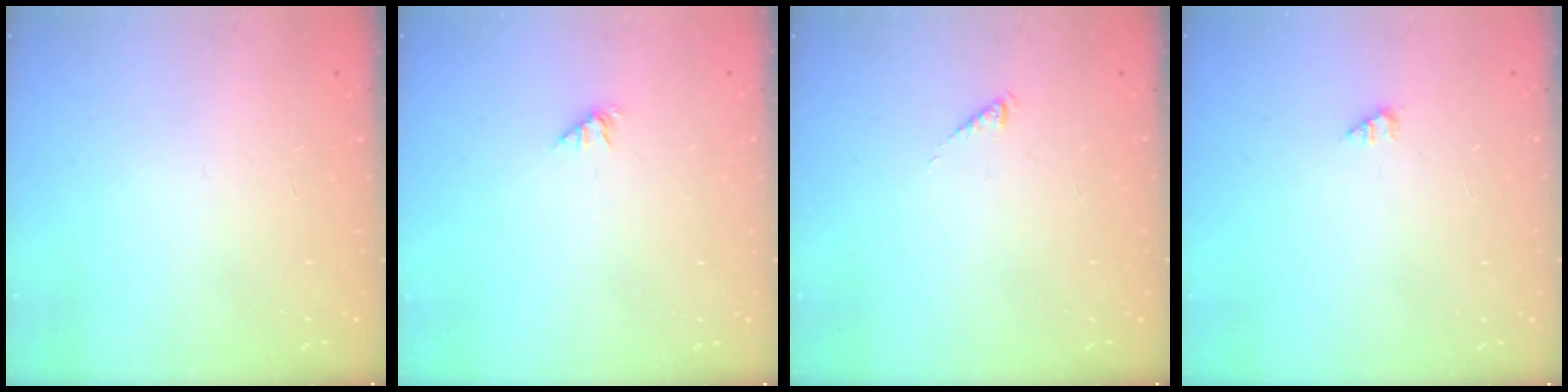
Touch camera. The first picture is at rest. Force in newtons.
{"total": 1.0, "press": 1.0, "slide": 0.2}
{"total": 0.0}
{"total": 1.0, "press": 1.0, "slide": 0.2}